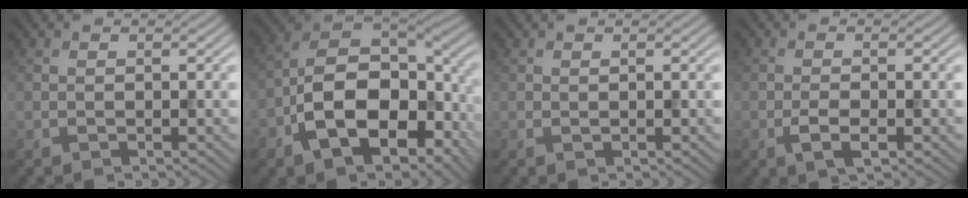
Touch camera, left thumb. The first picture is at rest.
{"total": 14.0, "force": [-4.7, 8.1, 10.4], "torque": [-0.187, -0.017, -0.096]}
{"total": 0.0}
{"total": 2.5, "force": [-1.1, 1.0, 2.0], "torque": [-0.042, -0.002, -0.023]}